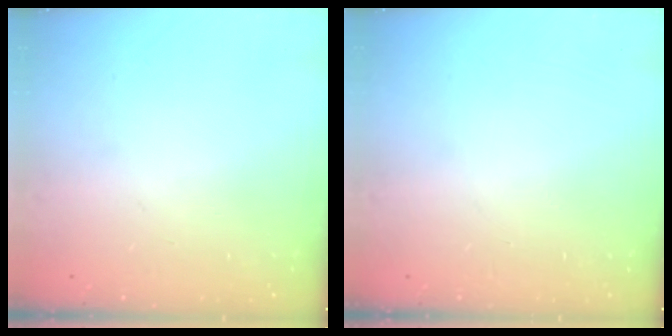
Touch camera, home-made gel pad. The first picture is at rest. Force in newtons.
{"total": 0.0}